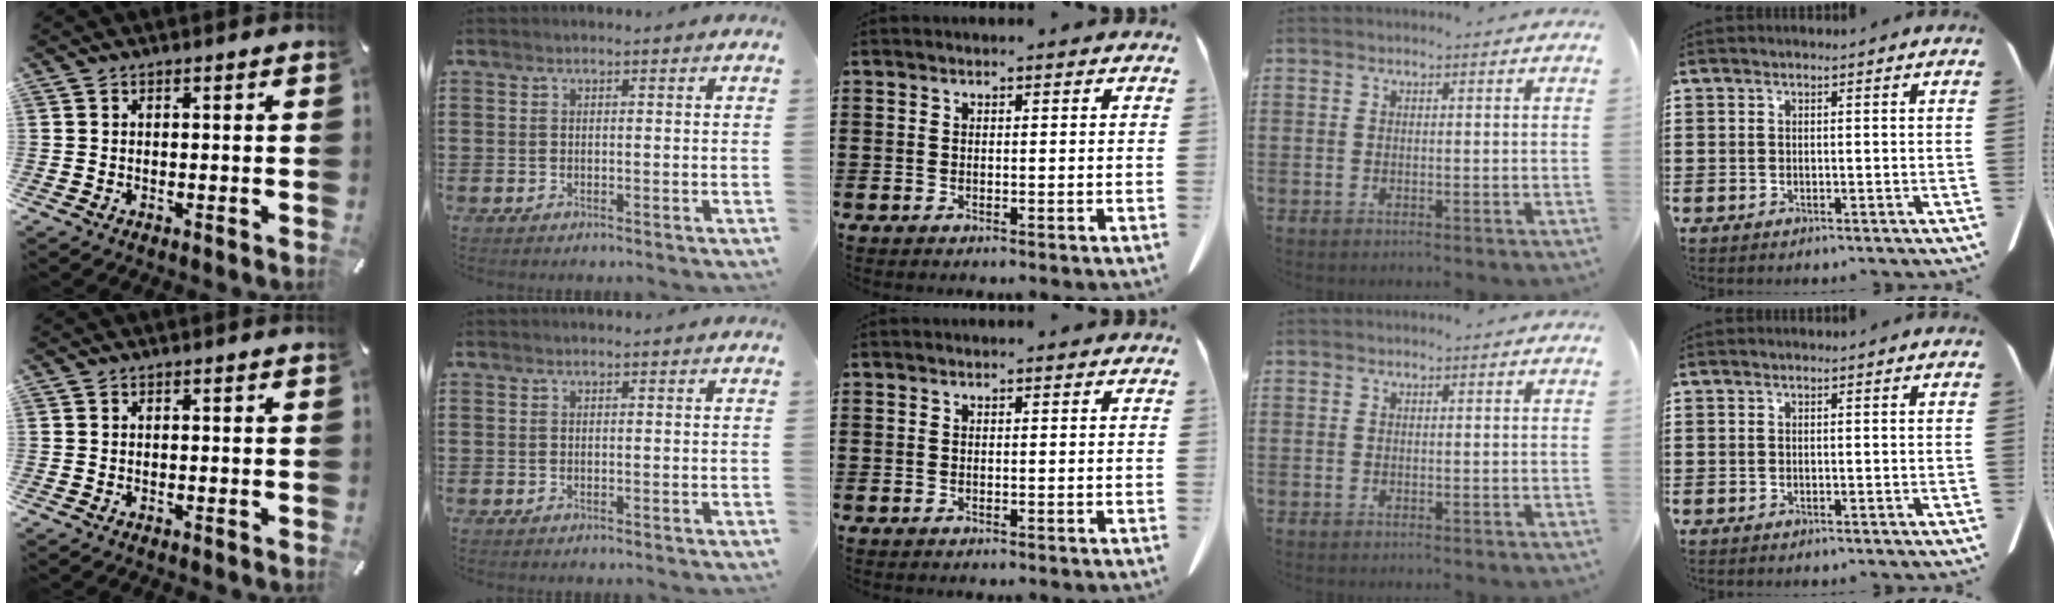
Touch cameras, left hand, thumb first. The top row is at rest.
{}